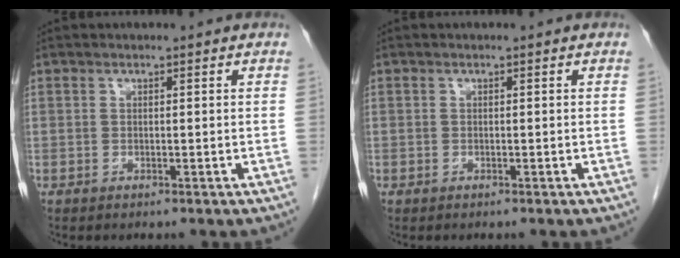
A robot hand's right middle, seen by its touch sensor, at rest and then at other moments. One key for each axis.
{"total": 0.0}